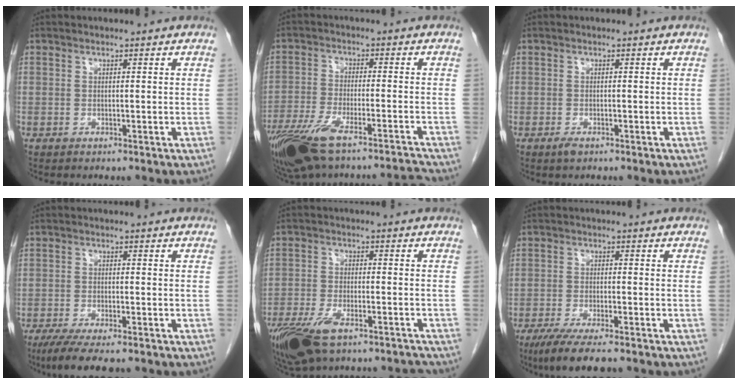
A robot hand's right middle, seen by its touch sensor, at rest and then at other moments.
{"total": 13.7, "force": [-11.1, 1.3, 7.8], "torque": [-0.151, -0.006, -0.192]}
{"total": 1.2, "force": [-0.7, 0.4, 0.9], "torque": [-0.018, -0.002, -0.010]}
{"total": 8.2, "force": [-6.5, 1.5, 4.8], "torque": [-0.077, -0.018, -0.103]}
{"total": 12.6, "force": [-9.4, 4.1, 7.4], "torque": [-0.147, -0.006, -0.160]}
{"total": 7.9, "force": [-6.0, 0.9, 5.1], "torque": [-0.083, -0.019, -0.096]}